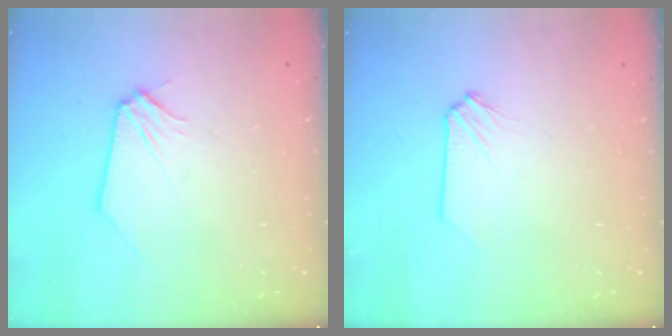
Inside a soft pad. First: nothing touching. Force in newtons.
{"total": 0.0}